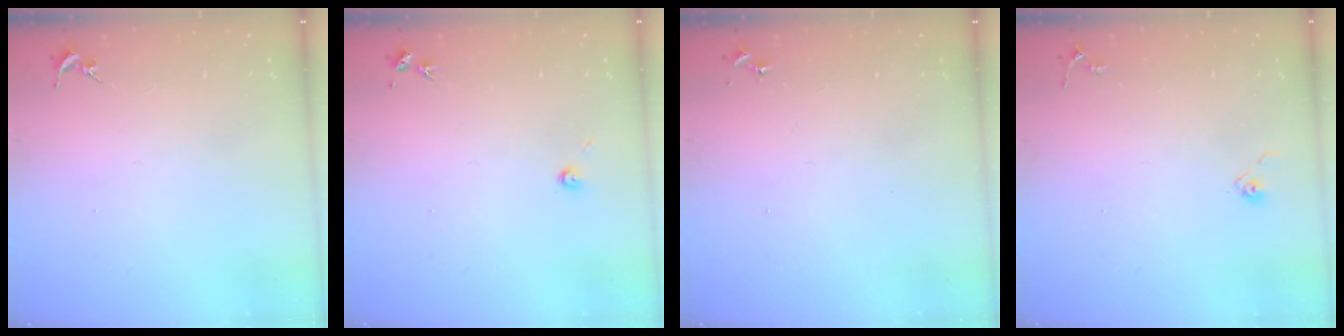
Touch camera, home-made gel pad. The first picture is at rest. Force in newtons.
{"total": 3.9, "press": 3.9, "slide": 0.5}
{"total": 0.0}
{"total": 4.8, "press": 4.8, "slide": 0.4}